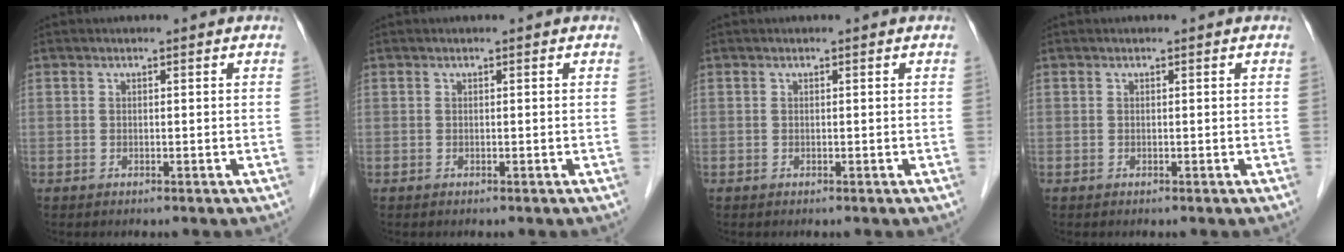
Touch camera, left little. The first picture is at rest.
{"total": 0.0}
{"total": 0.0}
{"total": 0.0}